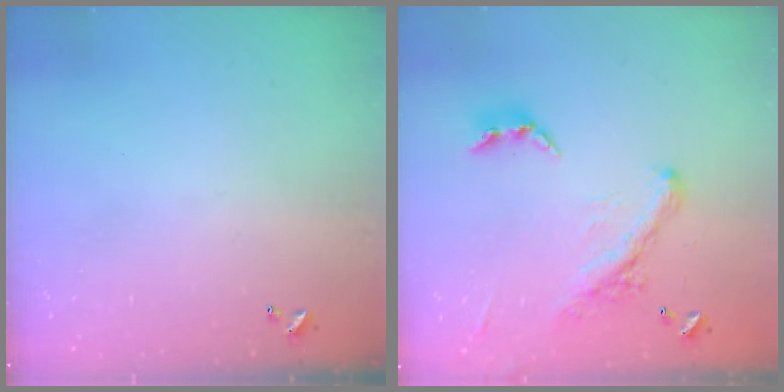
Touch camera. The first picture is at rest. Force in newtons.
{"total": 4.4, "press": 4.2, "slide": 1.3}